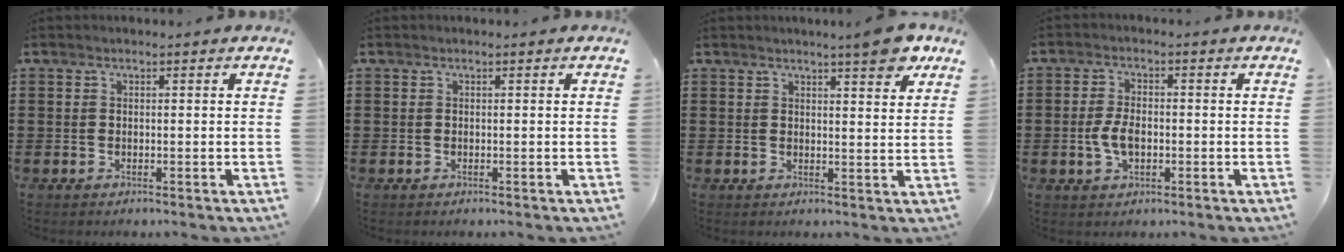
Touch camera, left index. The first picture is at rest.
{"total": 0.0}
{"total": 5.7, "force": [4.5, 0.6, 3.4], "torque": [-0.047, -0.016, 0.074]}
{"total": 4.6, "force": [-0.7, 2.4, 3.8], "torque": [-0.091, -0.002, -0.017]}